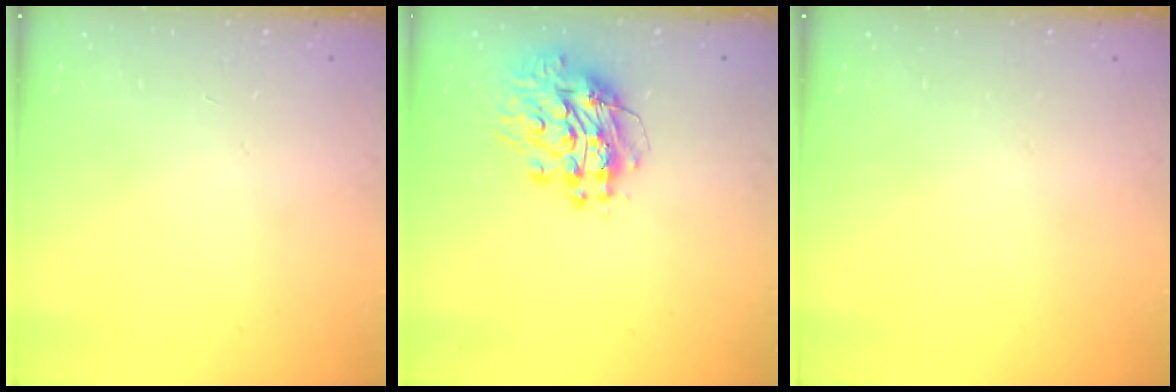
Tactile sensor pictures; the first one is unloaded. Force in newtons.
{"total": 12.5, "press": 12.4, "slide": 1.2}
{"total": 0.0}